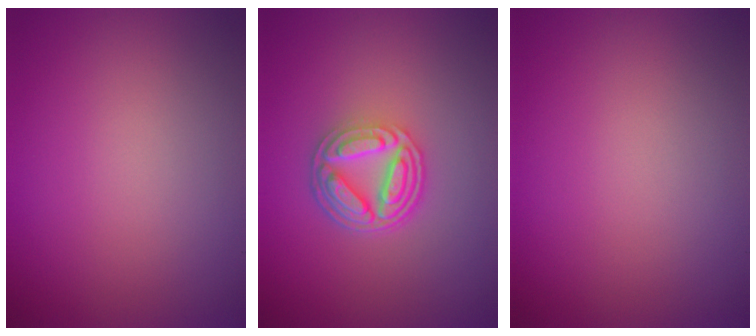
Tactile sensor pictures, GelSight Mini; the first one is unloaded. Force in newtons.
{"total": 5.2, "press": 3.8, "slide": 3.5}
{"total": 0.0}